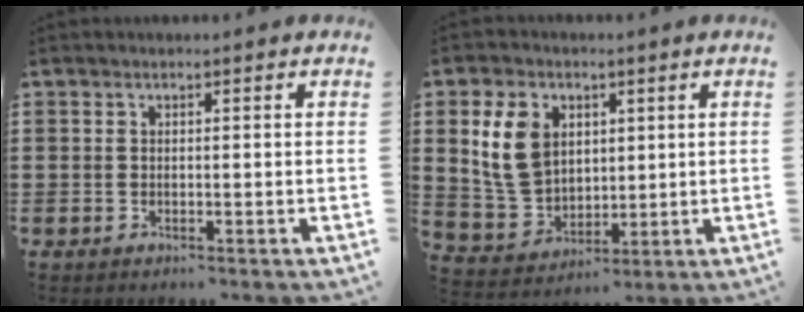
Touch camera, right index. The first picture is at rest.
{"total": 9.7, "force": [2.4, 7.5, 5.6], "torque": [-0.145, 0.016, 0.044]}